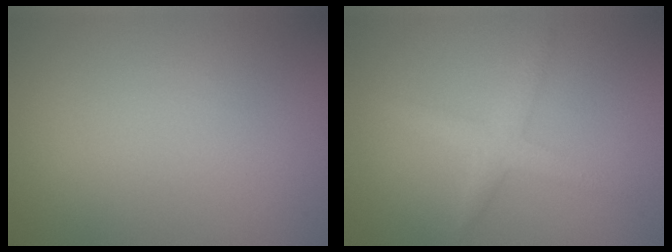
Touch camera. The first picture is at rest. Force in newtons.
{"total": 2.2, "press": 2.2, "slide": 0.1}